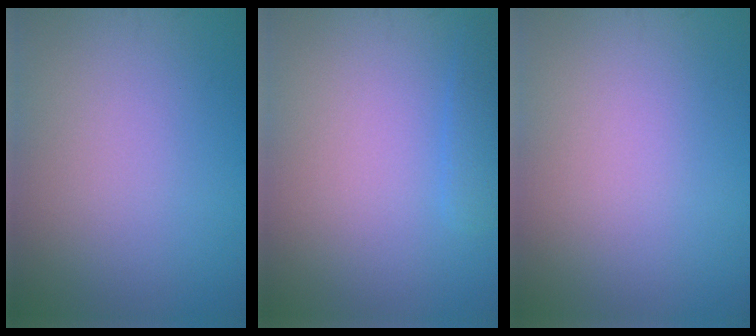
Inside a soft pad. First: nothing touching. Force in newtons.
{"total": 1.4, "press": 1.4, "slide": 0.1}
{"total": 0.0}